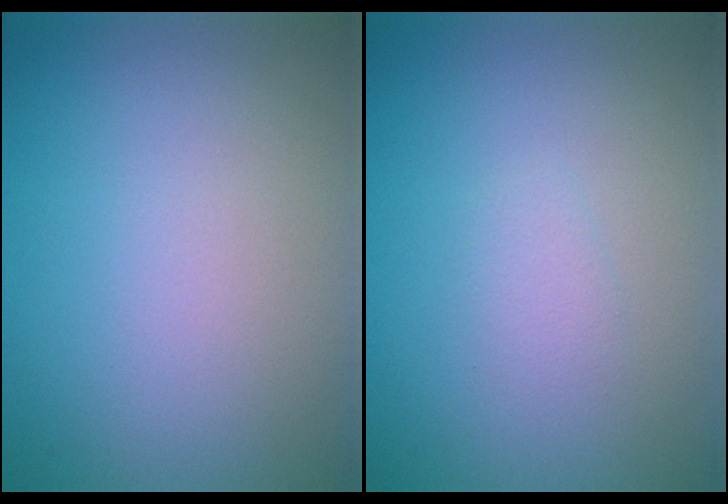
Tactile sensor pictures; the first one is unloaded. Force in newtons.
{"total": 0.9, "press": 0.9, "slide": 0.1}